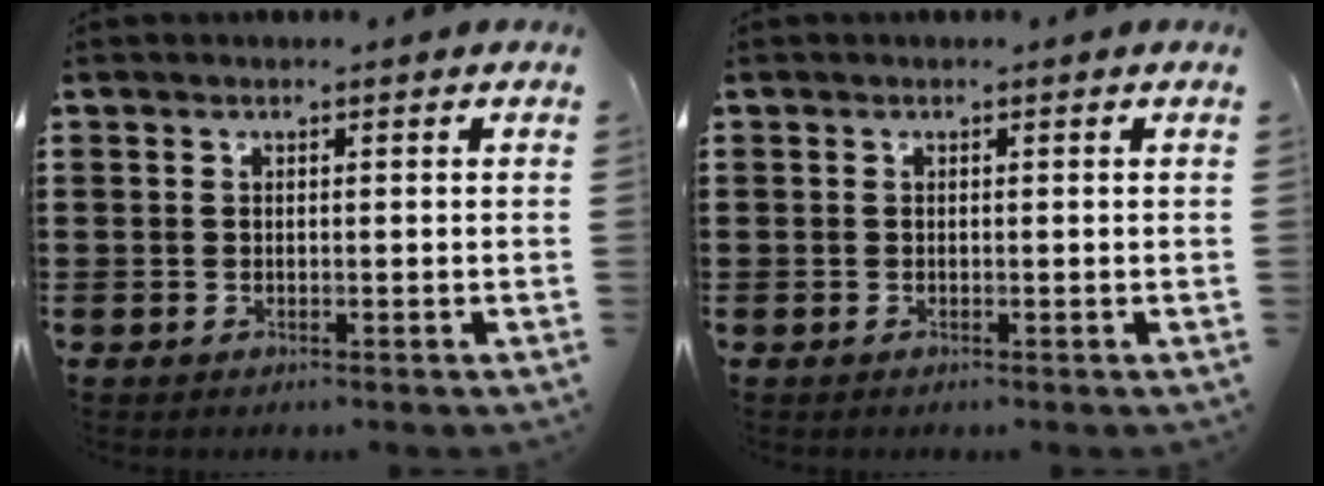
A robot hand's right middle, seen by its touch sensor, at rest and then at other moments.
{"total": 0.0}